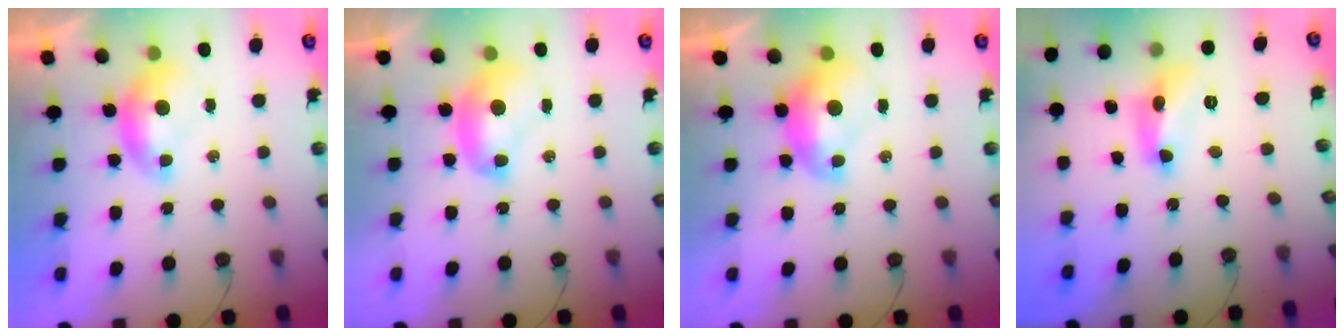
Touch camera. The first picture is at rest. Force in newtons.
{"total": 2.4, "press": 2.3, "slide": 0.3}
{"total": 2.7, "press": 2.7, "slide": 0.4}
{"total": 9.7, "press": 9.7, "slide": 0.8}